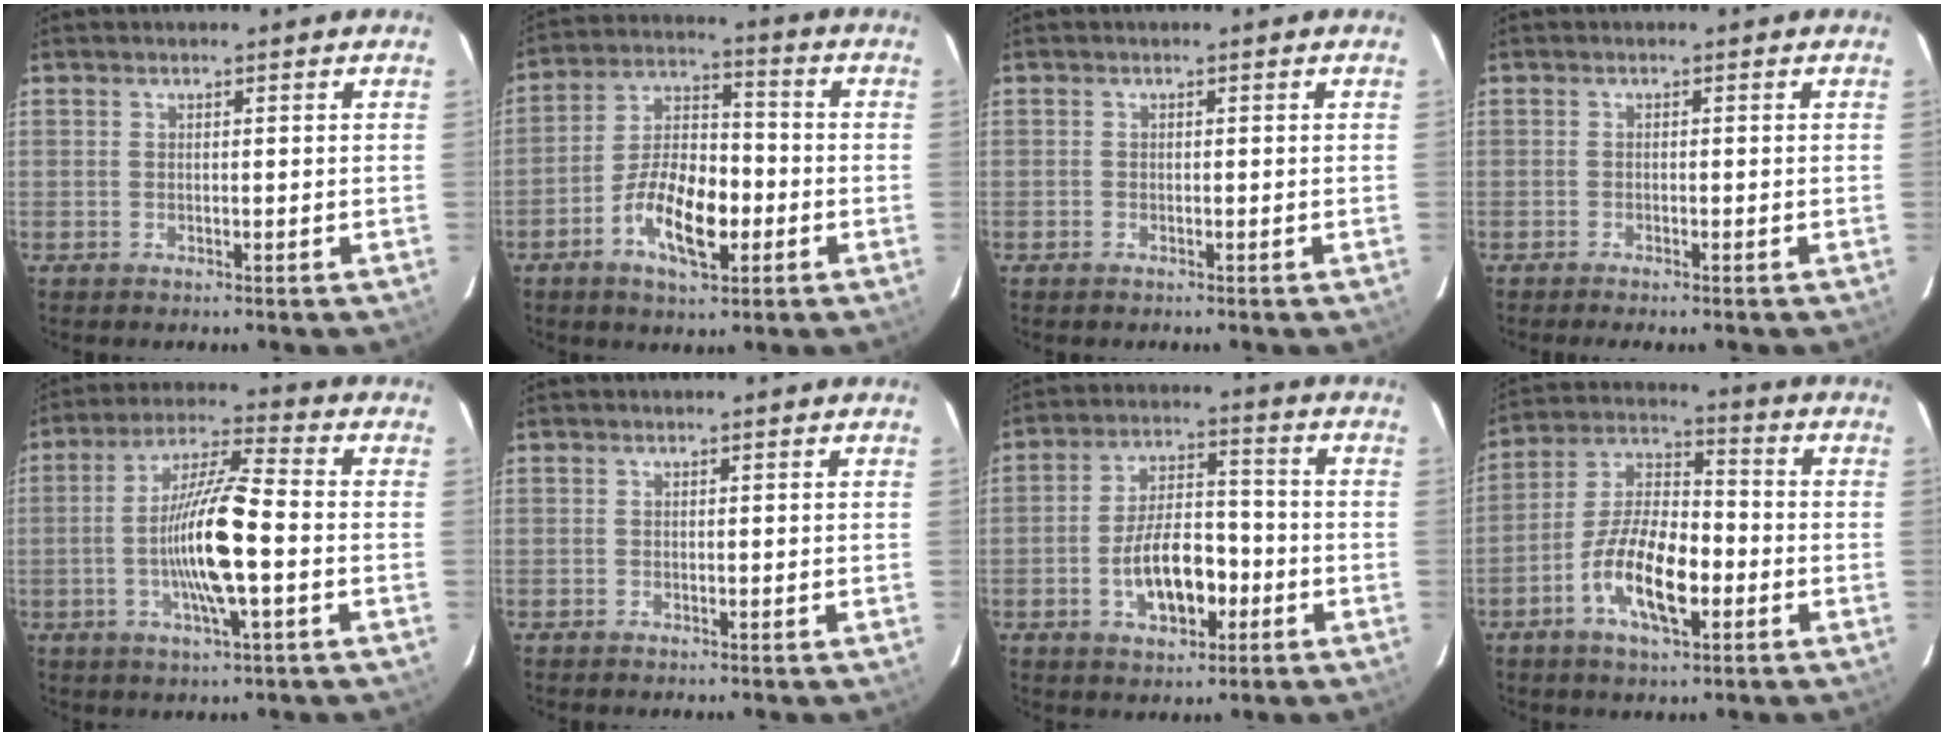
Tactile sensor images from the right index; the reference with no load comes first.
{"total": 12.5, "force": [-4.6, 5.6, 10.2], "torque": [-0.199, 0.011, -0.080]}
{"total": 0.7, "force": [-0.6, 0.4, 0.0], "torque": [-0.002, -0.002, -0.012]}
{"total": 1.3, "force": [-1.2, 0.0, 0.5], "torque": [-0.017, -0.005, -0.022]}
{"total": 13.1, "force": [-2.7, 1.7, 12.7], "torque": [-0.245, 0.003, -0.056]}
{"total": 0.0}
{"total": 10.9, "force": [-3.8, 5.3, 8.7], "torque": [-0.163, 0.015, -0.054]}
{"total": 13.4, "force": [-5.0, 5.4, 11.3], "torque": [-0.225, 0.005, -0.091]}